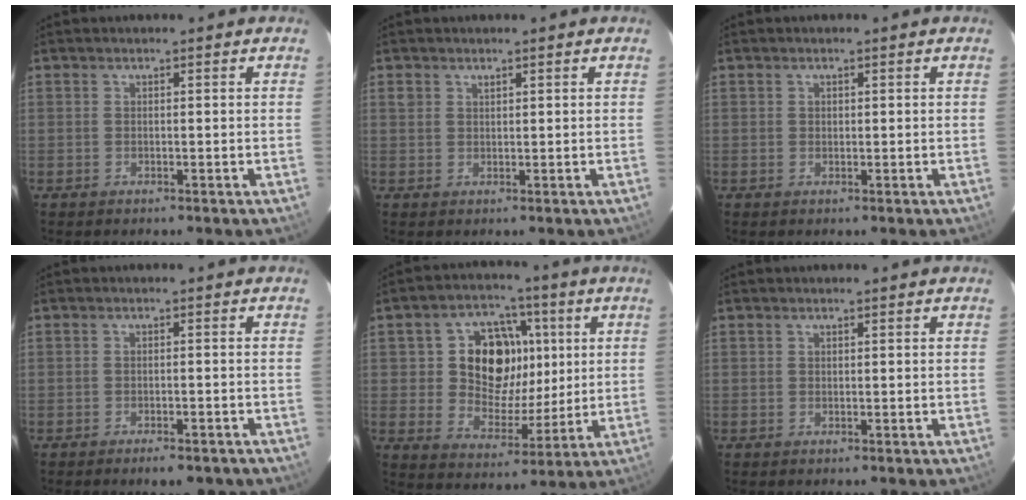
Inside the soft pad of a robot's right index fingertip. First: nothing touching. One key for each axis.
{"total": 1.2, "fx": 0.7, "fy": 0.9, "fz": 0.4, "tx": -0.006, "ty": 0.002, "tz": 0.013}
{"total": 0.6, "fx": 0.1, "fy": 0.6, "fz": 0.1, "tx": 0.001, "ty": 0.003, "tz": 0.002}
{"total": 4.7, "fx": -3.6, "fy": 1.7, "fz": 2.5, "tx": -0.047, "ty": -0.004, "tz": -0.044}
{"total": 13.6, "fx": 2.9, "fy": 11.2, "fz": 7.1, "tx": -0.142, "ty": 0.015, "tz": 0.057}
{"total": 0.0}